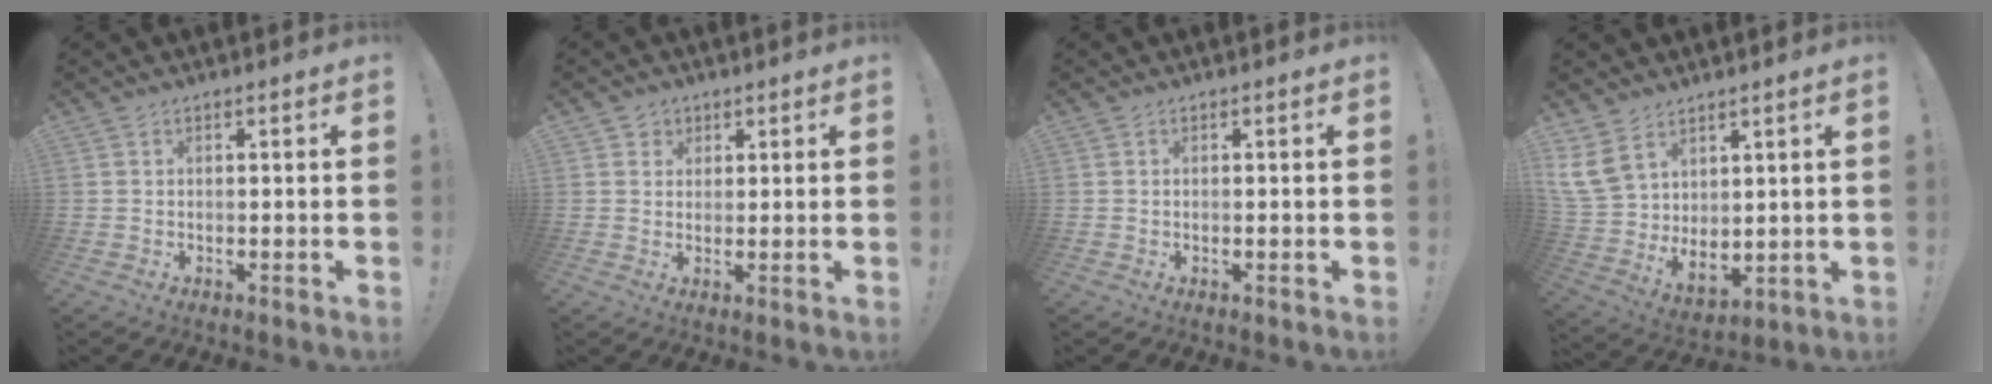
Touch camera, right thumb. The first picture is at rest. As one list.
[{"total": 2.8, "force": [1.3, 2.4, 0.3], "torque": [0.004, -0.006, 0.023]}, {"total": 0.0}, {"total": 9.9, "force": [6.0, 5.8, 5.2], "torque": [-0.122, -0.046, 0.120]}]